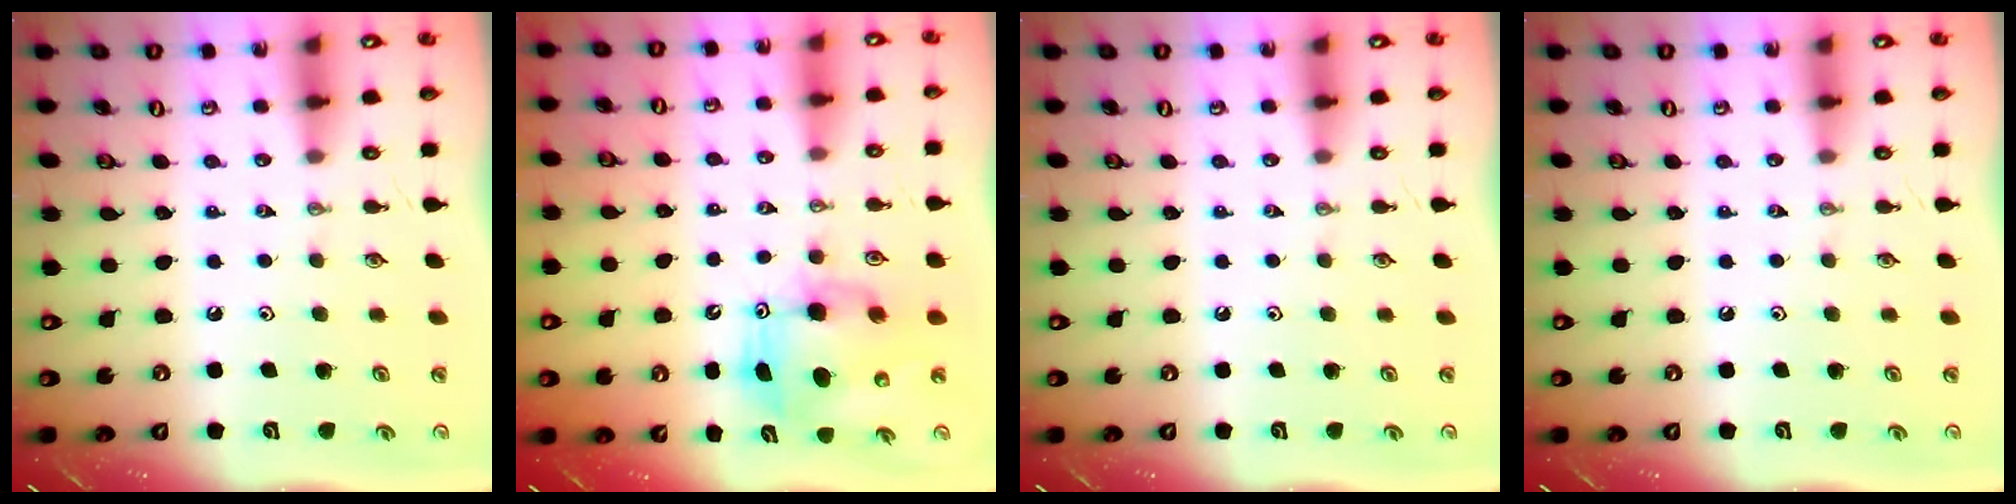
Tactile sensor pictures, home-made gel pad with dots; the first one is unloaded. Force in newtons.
{"total": 8.9, "press": 8.7, "slide": 1.8}
{"total": 0.0}
{"total": 0.0}